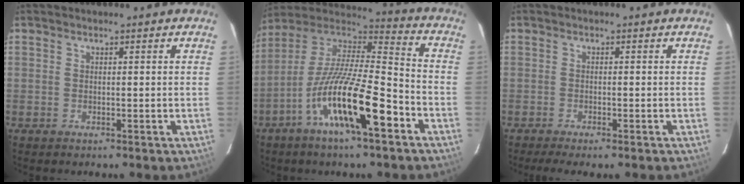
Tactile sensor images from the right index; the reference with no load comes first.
{"total": 19.4, "force": [-9.5, 4.2, 16.3], "torque": [-0.291, -0.027, -0.179]}
{"total": 3.8, "force": [-3.2, 0.0, 2.1], "torque": [-0.047, -0.014, -0.053]}